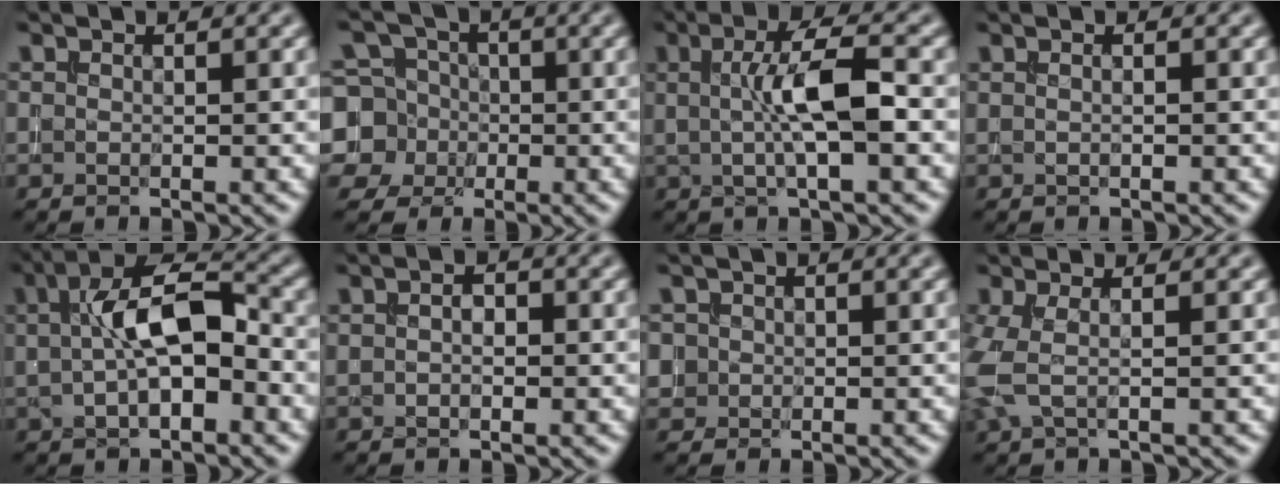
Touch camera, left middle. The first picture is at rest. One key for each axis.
{"total": 7.6, "fx": -0.8, "fy": 7.4, "fz": 1.9, "tx": -0.045, "ty": 0.021, "tz": -0.052}
{"total": 5.6, "fx": 0.4, "fy": 1.3, "fz": 5.4, "tx": -0.095, "ty": 0.009, "tz": 0.005}
{"total": 0.8, "fx": 0.2, "fy": 0.3, "fz": 0.7, "tx": -0.001, "ty": -0.005, "tz": -0.002}
{"total": 7.9, "fx": 0.8, "fy": 3.5, "fz": 7.0, "tx": -0.114, "ty": 0.017, "tz": 0.002}
{"total": 1.4, "fx": 0.4, "fy": 0.8, "fz": 1.1, "tx": -0.012, "ty": 0.004, "tz": -0.004}
{"total": 1.1, "fx": 0.1, "fy": 1.0, "fz": -0.3, "tx": 0.016, "ty": -0.001, "tz": 0.002}
{"total": 2.2, "fx": 0.1, "fy": 0.7, "fz": 2.1, "tx": -0.056, "ty": 0.003, "tz": -0.005}